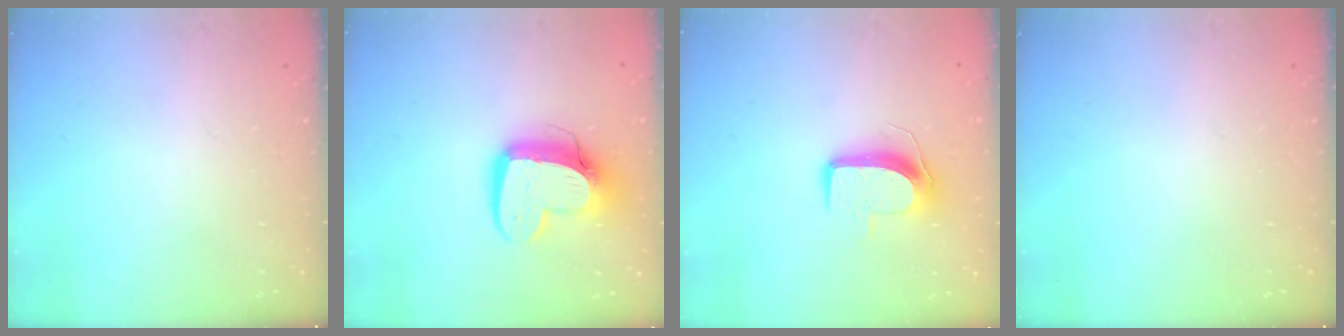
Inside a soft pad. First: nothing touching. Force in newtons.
{"total": 14.4, "press": 14.3, "slide": 1.3}
{"total": 9.1, "press": 9.1, "slide": 0.1}
{"total": 0.0}